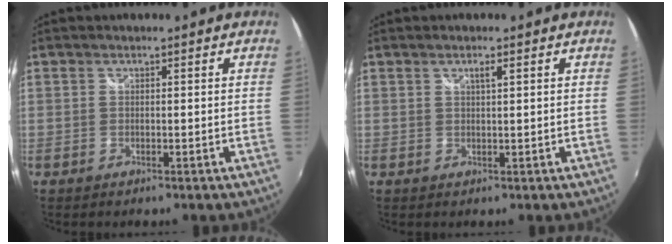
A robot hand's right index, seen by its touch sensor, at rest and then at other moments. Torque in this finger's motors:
{"motor_torque": [0.07, 0.04, 0.01, 0.03]}